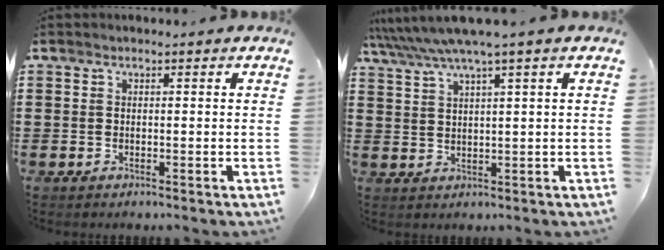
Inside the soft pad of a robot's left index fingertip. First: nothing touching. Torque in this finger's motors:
{"motor_torque": [0.54, -0.10, 0.49, 0.14]}